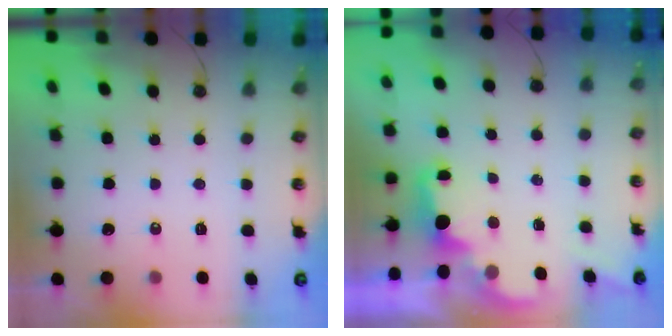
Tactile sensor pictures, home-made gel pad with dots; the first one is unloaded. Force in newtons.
{"total": 2.0, "press": 1.9, "slide": 0.8}